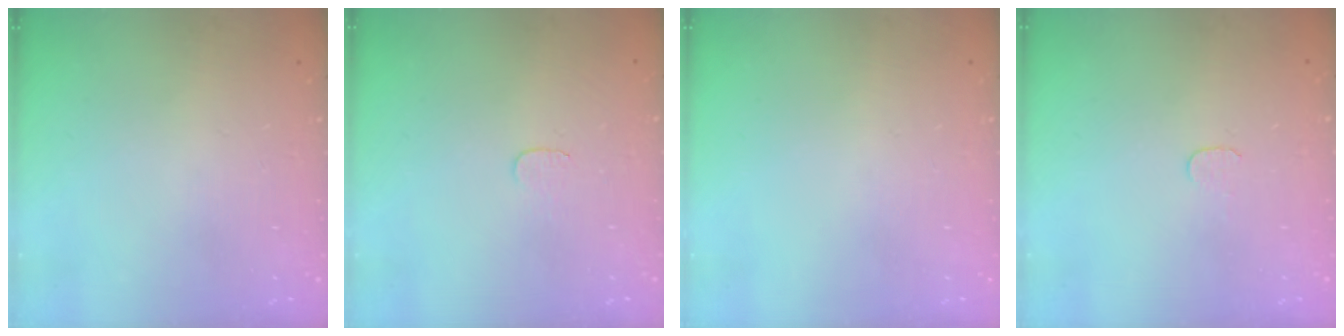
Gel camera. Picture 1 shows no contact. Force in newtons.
{"total": 3.0, "press": 3.0, "slide": 0.3}
{"total": 0.0}
{"total": 3.7, "press": 3.7, "slide": 0.4}